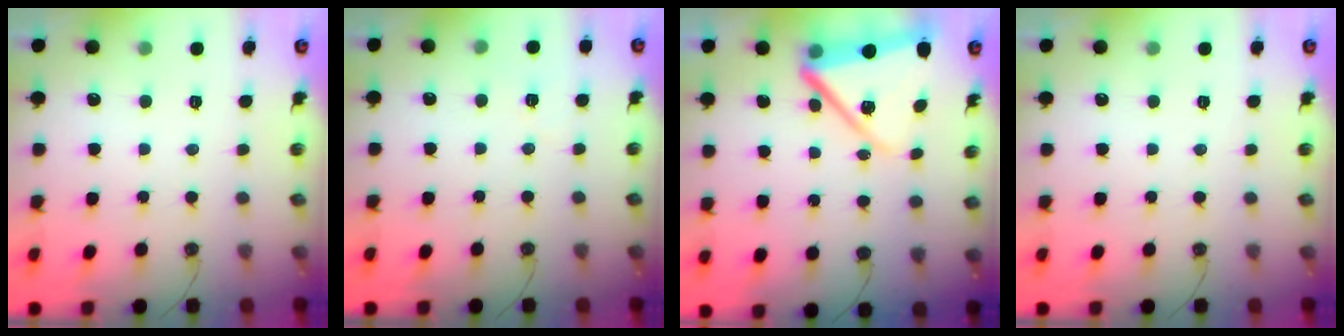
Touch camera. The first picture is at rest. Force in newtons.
{"total": 3.0, "press": 2.3, "slide": 1.9}
{"total": 13.0, "press": 12.9, "slide": 1.4}
{"total": 0.0}